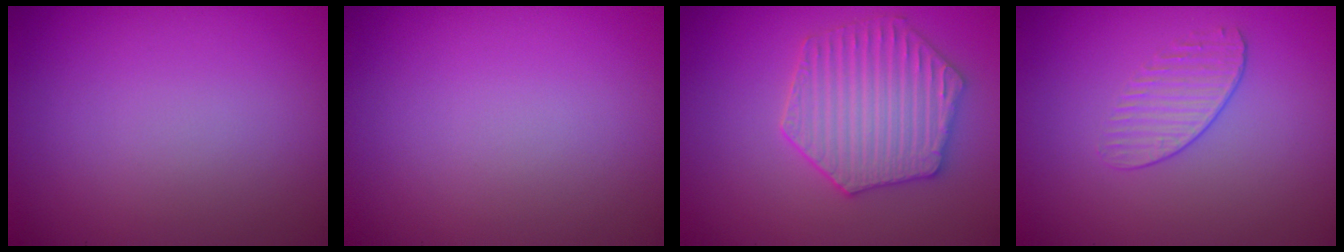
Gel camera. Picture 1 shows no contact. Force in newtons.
{"total": 0.0}
{"total": 5.2, "press": 4.4, "slide": 2.7}
{"total": 1.3, "press": 0.7, "slide": 1.1}